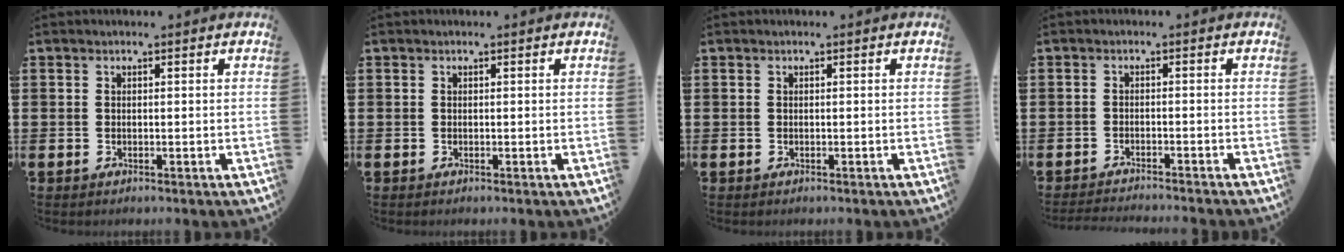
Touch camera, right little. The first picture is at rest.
{"total": 0.0}
{"total": 0.0}
{"total": 1.5, "force": [-1.5, -0.3, 0.1], "torque": [-0.001, 0.003, -0.031]}